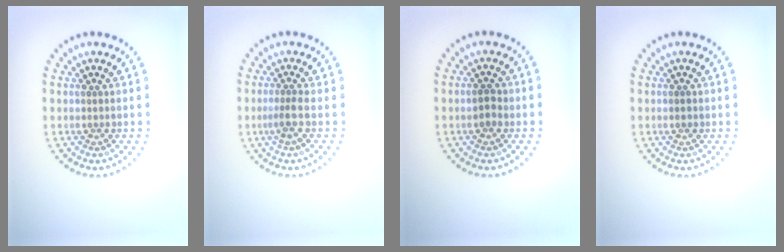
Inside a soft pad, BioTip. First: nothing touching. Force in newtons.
{"total": 1.7, "press": 1.2, "slide": 1.3}
{"total": 1.5, "press": 1.5, "slide": 0.1}
{"total": 0.9, "press": 0.9, "slide": 0.1}